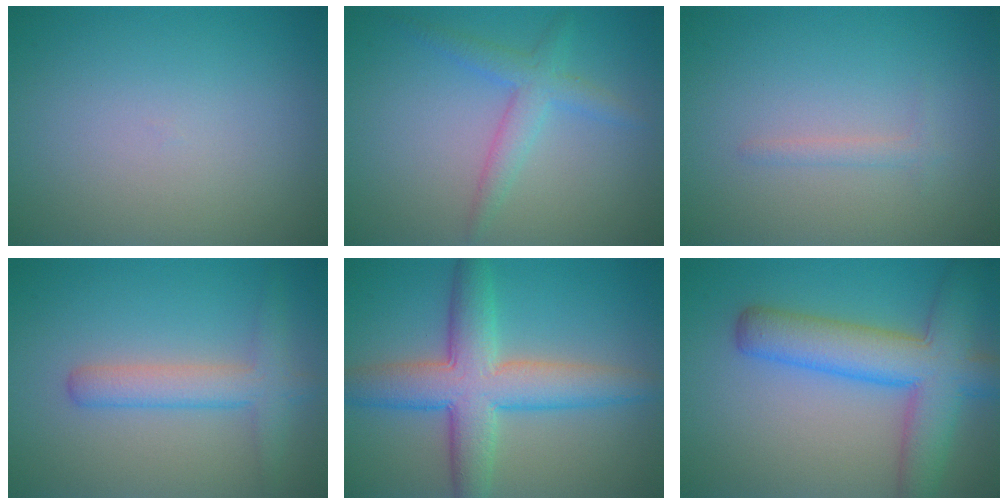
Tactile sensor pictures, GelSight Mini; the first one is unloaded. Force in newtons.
{"total": 2.6, "press": 2.6, "slide": 0.1}
{"total": 0.9, "press": 0.9, "slide": 0.0}
{"total": 3.4, "press": 3.4, "slide": 0.1}
{"total": 7.5, "press": 7.5, "slide": 0.1}
{"total": 8.0, "press": 8.0, "slide": 0.3}